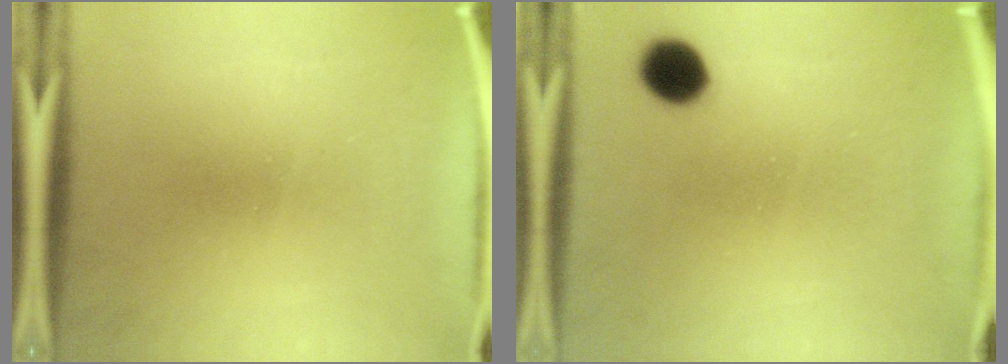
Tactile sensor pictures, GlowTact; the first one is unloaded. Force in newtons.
{"total": 6.1}